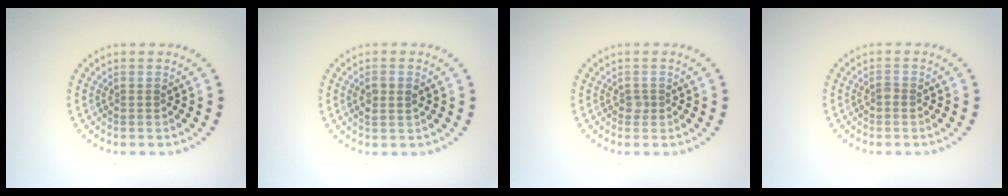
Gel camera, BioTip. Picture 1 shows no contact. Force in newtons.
{"total": 1.6, "press": 1.6, "slide": 0.4}
{"total": 0.7, "press": 0.5, "slide": 0.4}
{"total": 0.6, "press": 0.5, "slide": 0.3}